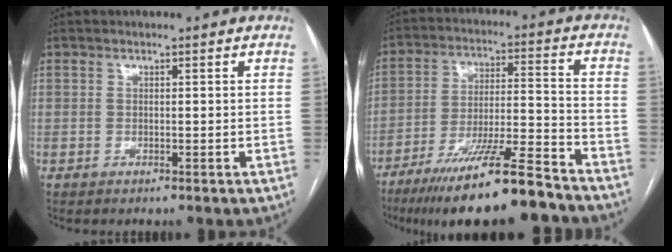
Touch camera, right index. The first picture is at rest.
{"total": 17.6, "force": [-13.9, 0.8, 10.8], "torque": [-0.174, -0.018, -0.233]}